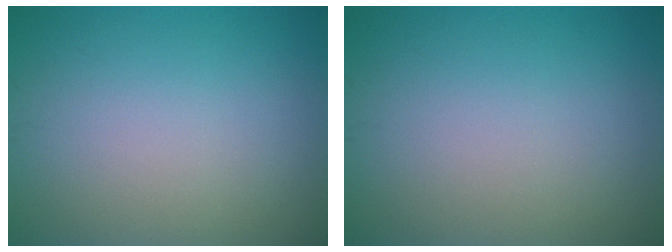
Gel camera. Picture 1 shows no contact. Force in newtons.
{"total": 0.0}